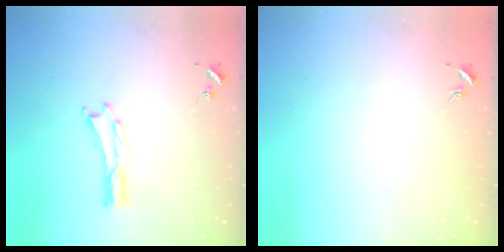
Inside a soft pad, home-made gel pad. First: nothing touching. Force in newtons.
{"total": 0.0}